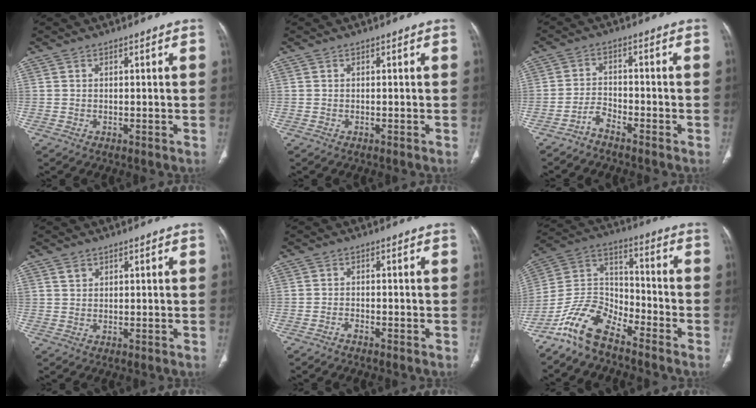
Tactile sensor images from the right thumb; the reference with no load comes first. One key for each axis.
{"total": 0.0}
{"total": 2.9, "fx": -2.7, "fy": 0.6, "fz": 1.0, "tx": -0.020, "ty": 0.019, "tz": -0.053}
{"total": 1.4, "fx": 1.0, "fy": 0.9, "fz": 0.5, "tx": -0.004, "ty": 0.000, "tz": 0.019}
{"total": 1.0, "fx": -0.9, "fy": 0.2, "fz": 0.4, "tx": -0.011, "ty": 0.009, "tz": -0.016}
{"total": 11.2, "fx": -9.0, "fy": 4.2, "fz": 5.1, "tx": -0.094, "ty": 0.080, "tz": -0.182}